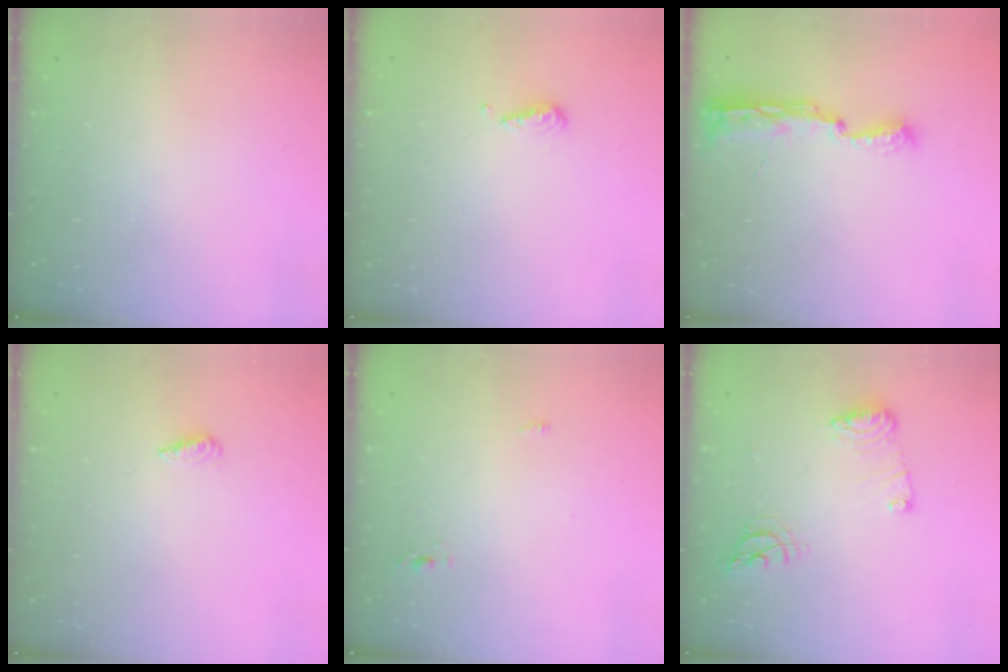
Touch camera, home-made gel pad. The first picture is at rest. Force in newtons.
{"total": 3.8, "press": 3.7, "slide": 0.3}
{"total": 8.0, "press": 8.0, "slide": 0.8}
{"total": 2.3, "press": 2.2, "slide": 0.8}
{"total": 2.4, "press": 2.2, "slide": 1.0}
{"total": 10.5, "press": 10.5, "slide": 1.0}